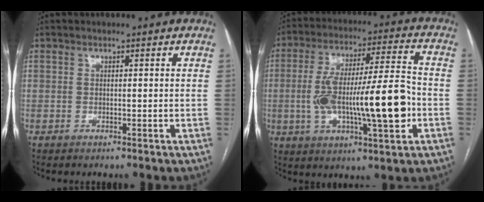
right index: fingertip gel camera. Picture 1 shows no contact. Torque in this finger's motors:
{"motor_torque": [0.85, 0.03, 0.55, 0.21]}